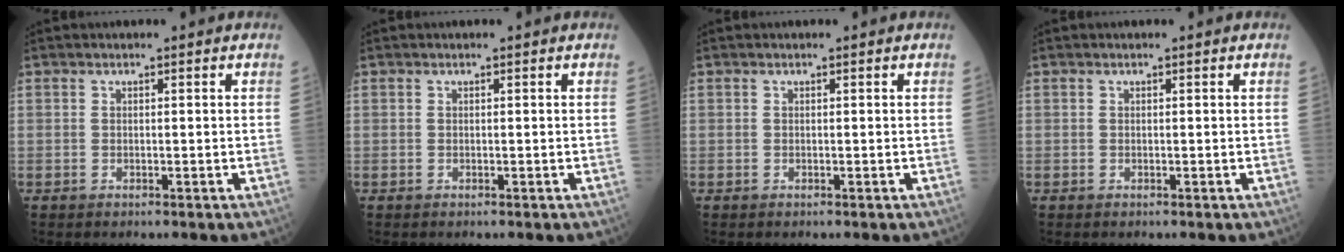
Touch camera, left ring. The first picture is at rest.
{"total": 0.0}
{"total": 0.0}
{"total": 0.0}